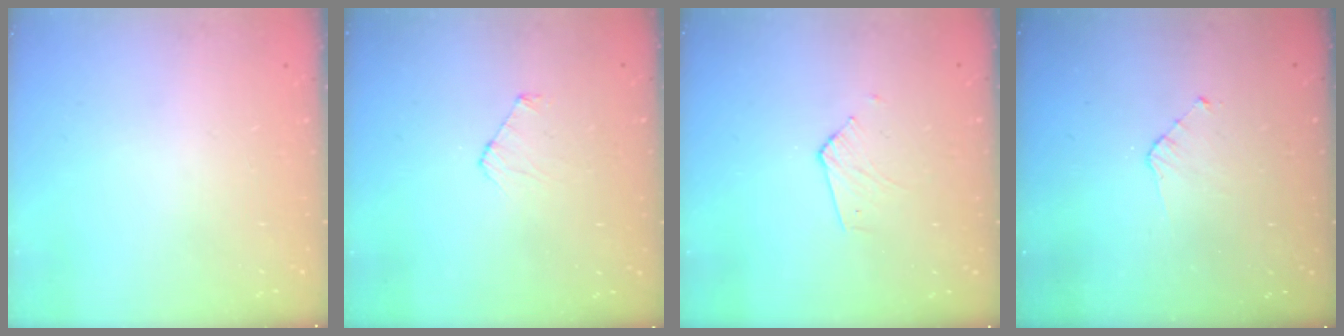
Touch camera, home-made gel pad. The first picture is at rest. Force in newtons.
{"total": 4.3, "press": 4.3, "slide": 0.4}
{"total": 2.9, "press": 2.9, "slide": 0.2}
{"total": 3.7, "press": 3.7, "slide": 0.3}